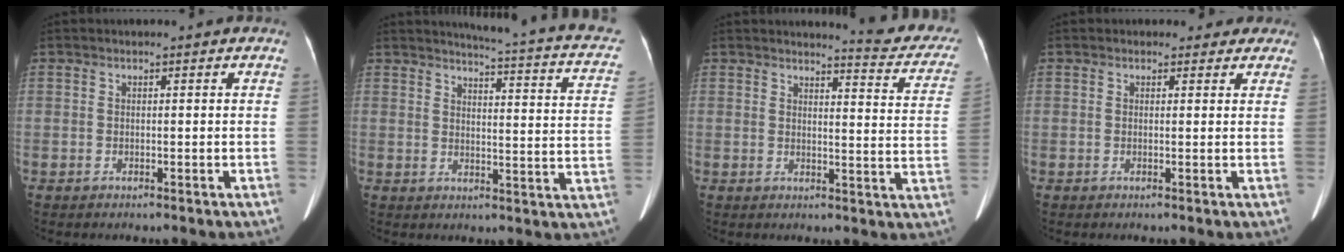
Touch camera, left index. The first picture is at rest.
{"total": 16.5, "force": [14.1, 1.9, 8.4], "torque": [-0.102, -0.047, 0.139]}
{"total": 10.5, "force": [10.1, 0.9, 2.7], "torque": [-0.016, -0.053, 0.093]}
{"total": 2.8, "force": [2.1, 1.8, 0.2], "torque": [0.012, -0.001, 0.011]}